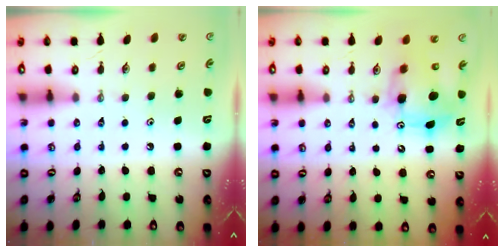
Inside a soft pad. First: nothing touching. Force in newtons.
{"total": 8.2, "press": 8.2, "slide": 0.6}